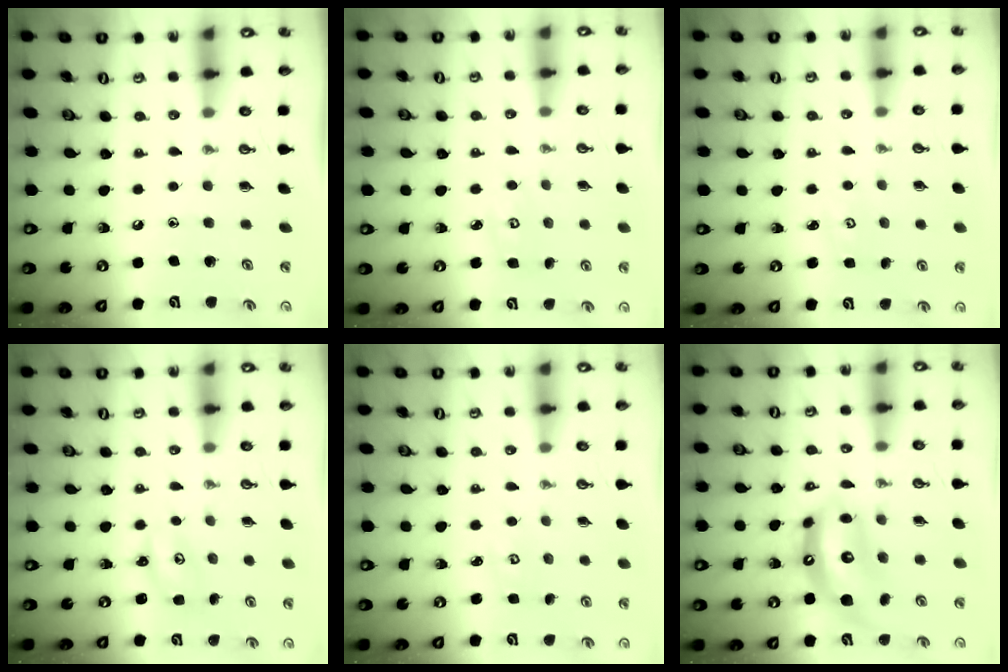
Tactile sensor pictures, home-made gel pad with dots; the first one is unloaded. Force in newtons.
{"total": 4.4, "press": 4.4, "slide": 0.3}
{"total": 2.3, "press": 2.3, "slide": 0.4}
{"total": 2.6, "press": 2.6, "slide": 0.2}
{"total": 2.6, "press": 2.6, "slide": 0.3}
{"total": 12.1, "press": 12.1, "slide": 1.2}